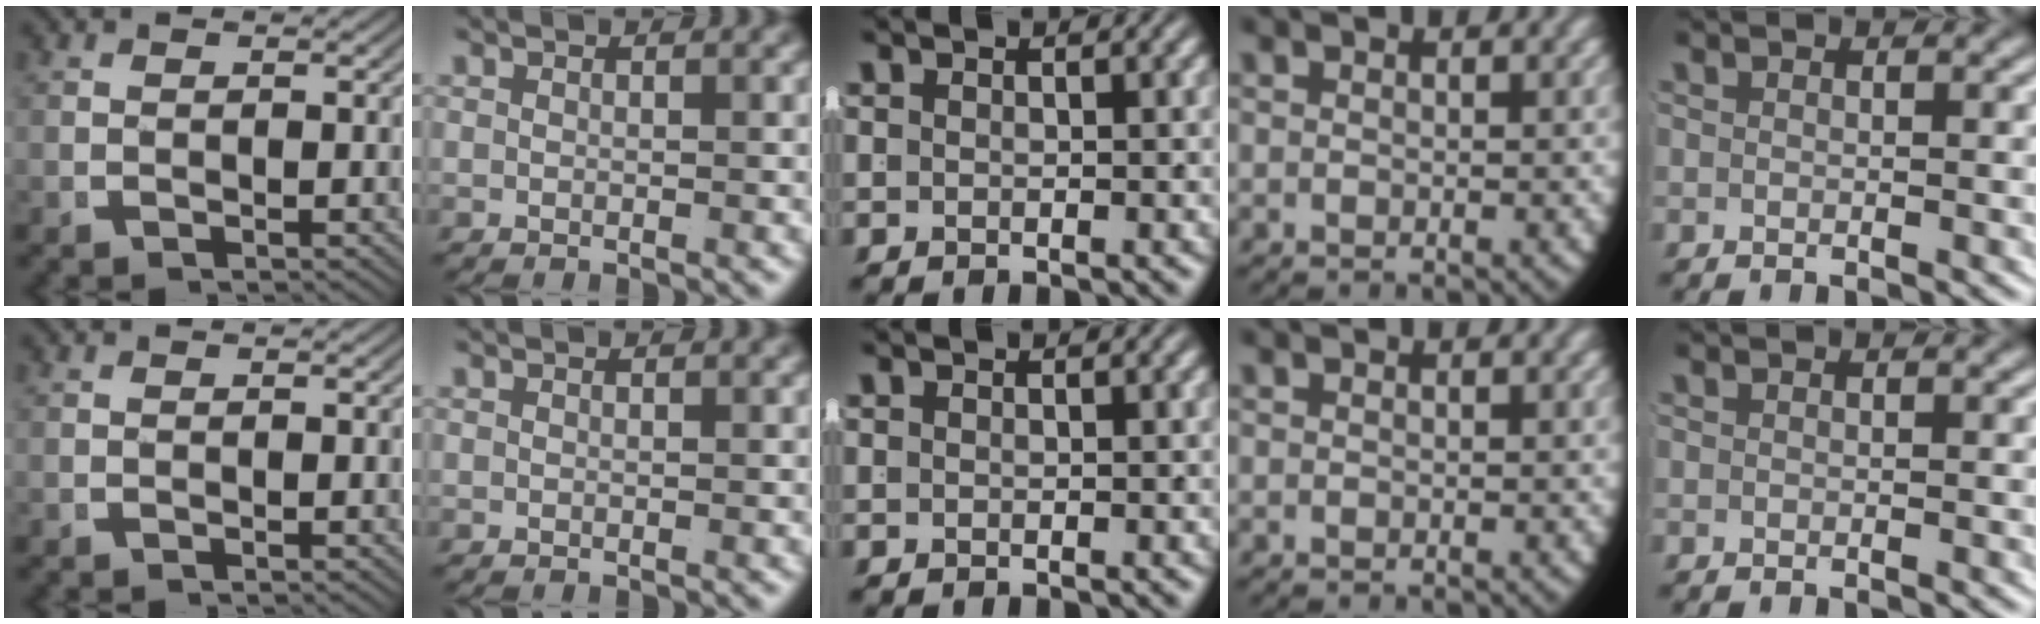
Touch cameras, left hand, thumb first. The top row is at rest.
{}